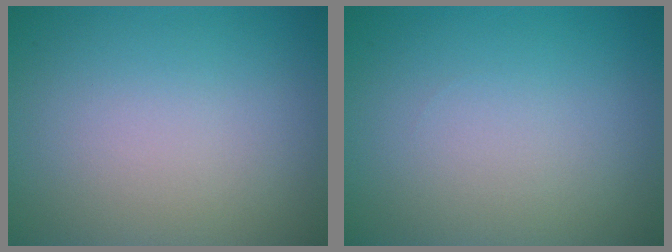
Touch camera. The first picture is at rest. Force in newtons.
{"total": 0.0}